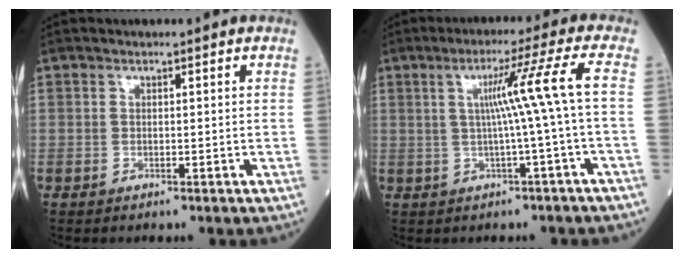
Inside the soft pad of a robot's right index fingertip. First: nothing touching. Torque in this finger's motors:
{"motor_torque": [0.59, 0.03, 0.33, 0.12]}